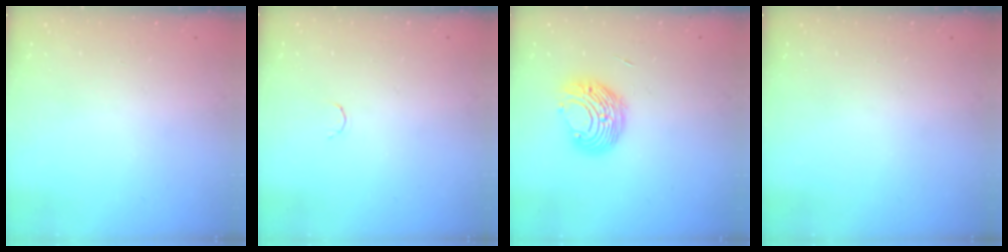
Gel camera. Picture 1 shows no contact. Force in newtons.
{"total": 1.8, "press": 1.7, "slide": 0.4}
{"total": 9.6, "press": 9.6, "slide": 0.7}
{"total": 0.0}